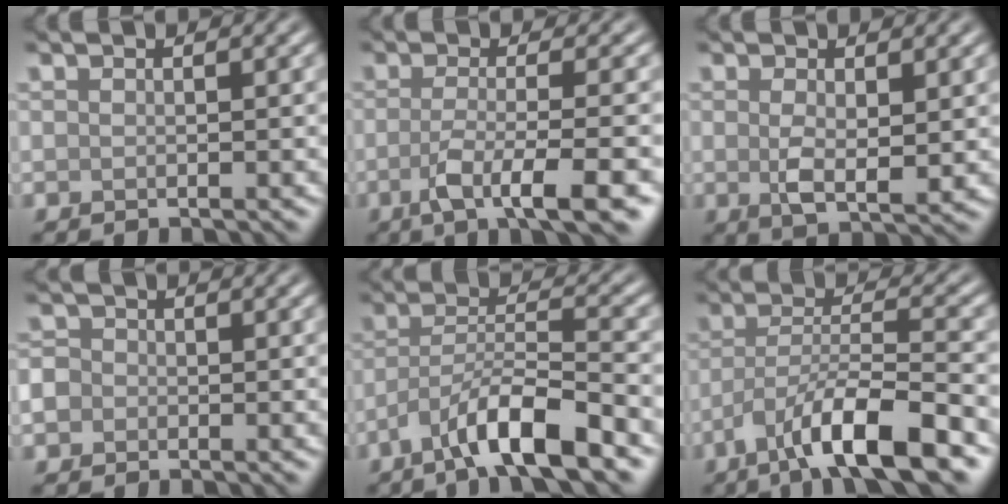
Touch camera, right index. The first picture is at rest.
{"total": 6.1, "force": [-2.2, 1.3, 5.5], "torque": [-0.093, -0.009, -0.043]}
{"total": 3.3, "force": [0.3, 1.4, 2.9], "torque": [-0.056, -0.007, 0.009]}
{"total": 2.4, "force": [-0.5, 2.2, 0.9], "torque": [-0.005, 0.009, -0.024]}
{"total": 6.7, "force": [-4.1, 1.2, 5.2], "torque": [-0.089, 0.007, -0.078]}
{"total": 8.3, "force": [-4.7, 1.7, 6.6], "torque": [-0.113, 0.005, -0.087]}